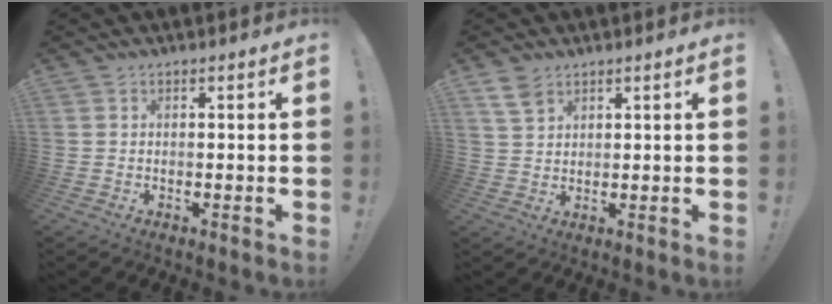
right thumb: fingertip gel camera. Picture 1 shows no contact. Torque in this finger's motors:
{"motor_torque": [0.39, 0.28, 0.29, 0.11, -0.05]}